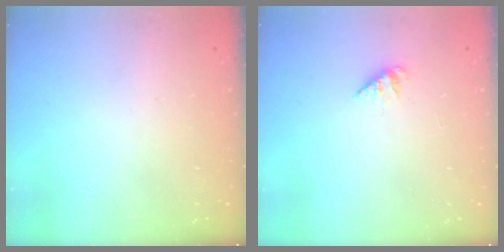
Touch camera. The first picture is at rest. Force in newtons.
{"total": 1.2, "press": 1.2, "slide": 0.1}